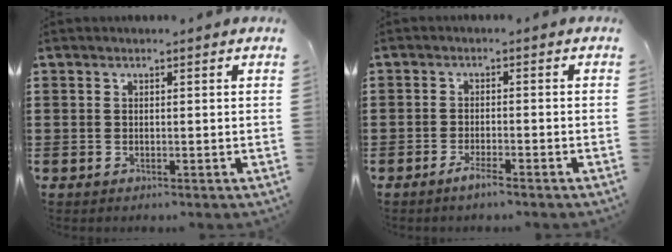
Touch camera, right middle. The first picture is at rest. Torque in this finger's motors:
{"motor_torque": [0.80, -0.67, 0.04, 0.05]}